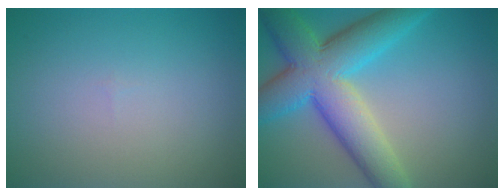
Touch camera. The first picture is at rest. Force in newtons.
{"total": 10.2, "press": 10.2, "slide": 0.5}